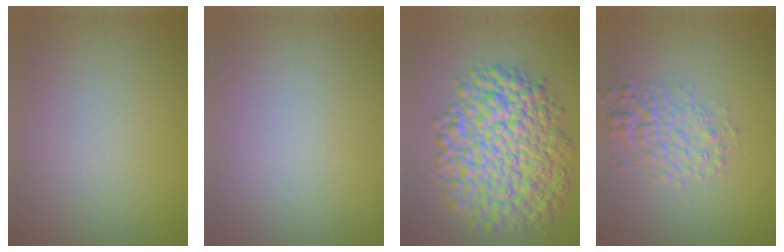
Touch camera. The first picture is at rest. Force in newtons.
{"total": 0.0}
{"total": 10.3, "press": 10.2, "slide": 0.2}
{"total": 2.9, "press": 2.9, "slide": 0.1}